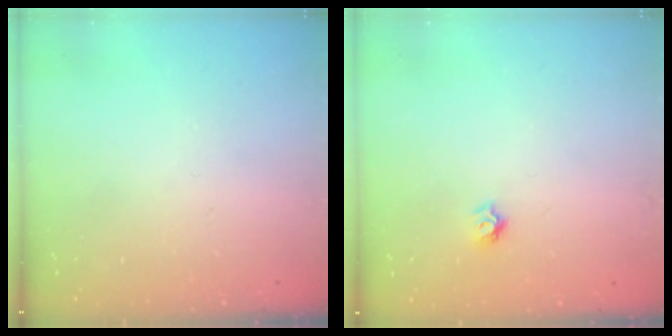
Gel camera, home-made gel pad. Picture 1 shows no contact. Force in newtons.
{"total": 4.2, "press": 4.2, "slide": 0.4}